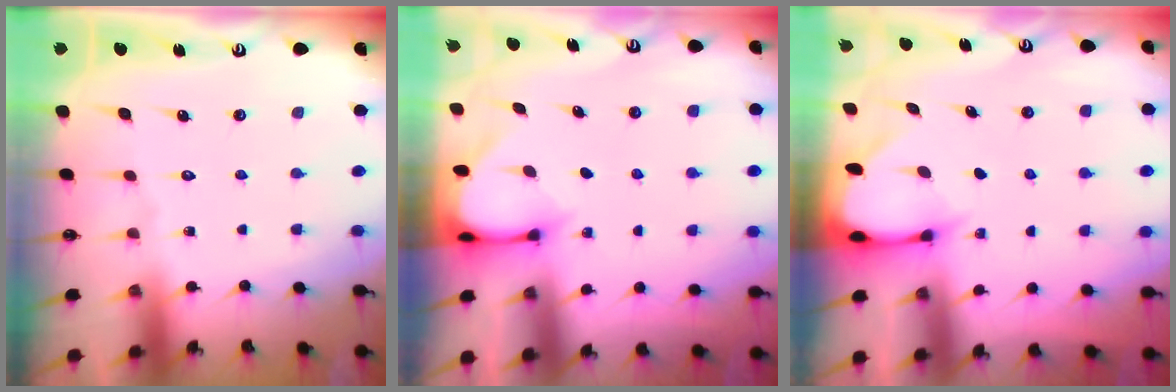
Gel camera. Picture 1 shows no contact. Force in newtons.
{"total": 3.4, "press": 3.3, "slide": 0.3}
{"total": 2.9, "press": 2.9, "slide": 0.4}